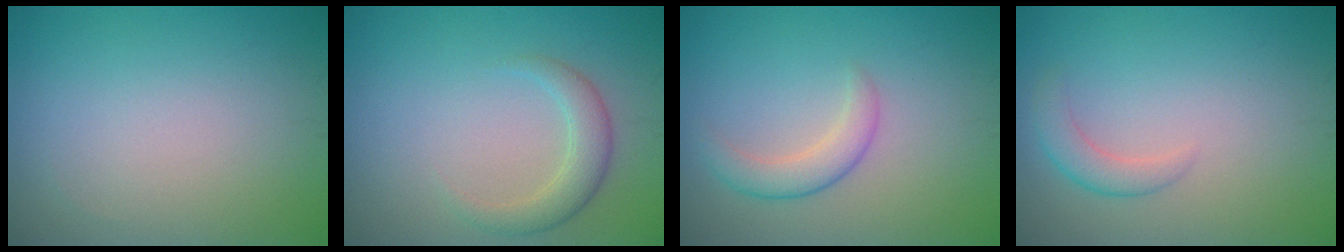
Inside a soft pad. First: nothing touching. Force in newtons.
{"total": 2.6, "press": 2.6, "slide": 0.2}
{"total": 2.6, "press": 2.6, "slide": 0.1}
{"total": 2.0, "press": 2.0, "slide": 0.2}